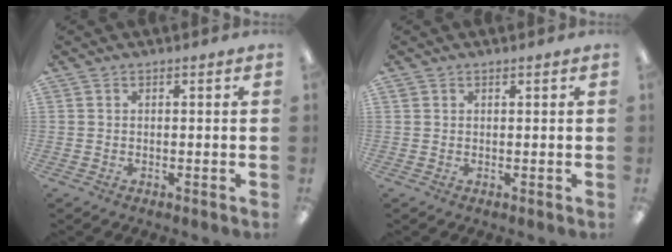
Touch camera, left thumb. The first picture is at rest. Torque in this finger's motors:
{"motor_torque": [0.11, -0.02, 0.27, -0.09, 0.00]}